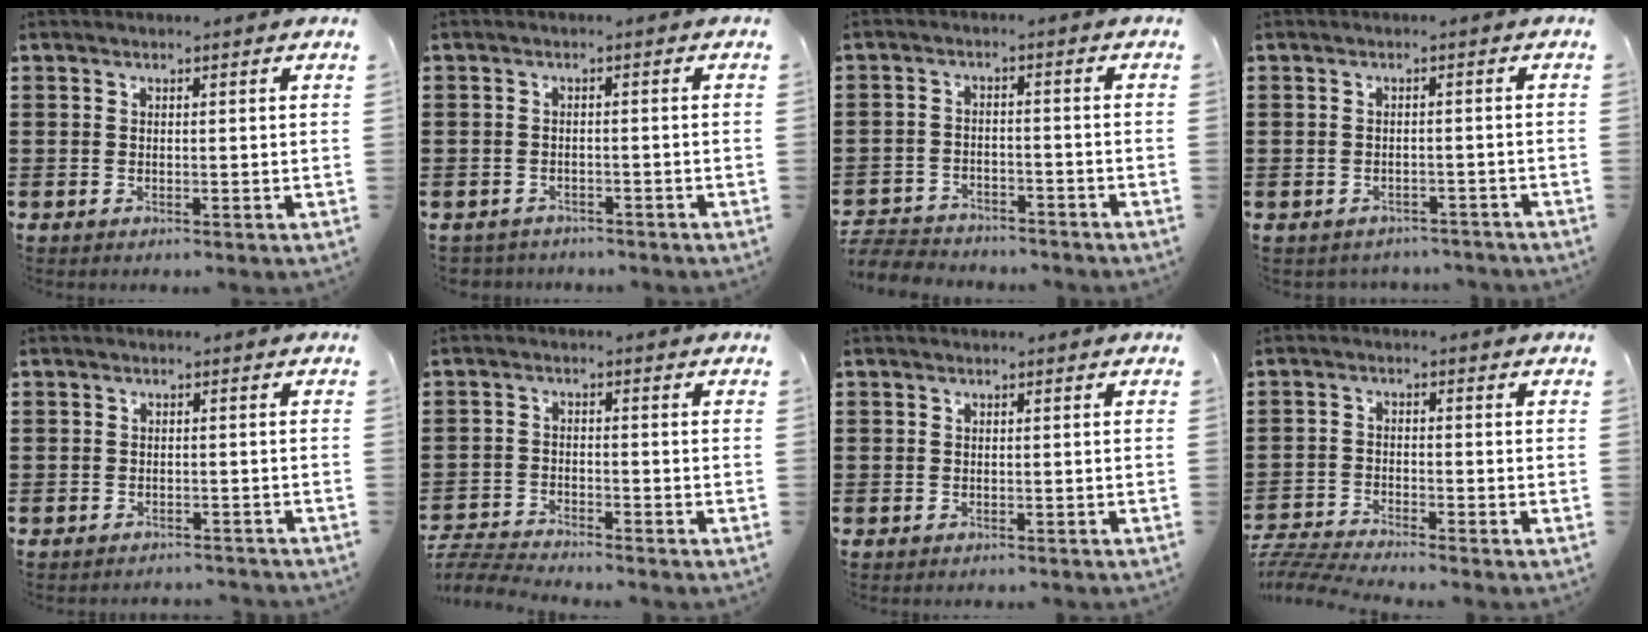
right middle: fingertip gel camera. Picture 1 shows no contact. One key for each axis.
{"total": 1.6, "fx": -1.6, "fy": 0.3, "fz": -0.1, "tx": -0.006, "ty": -0.002, "tz": -0.035}
{"total": 4.3, "fx": -4.3, "fy": 0.7, "fz": 0.3, "tx": -0.014, "ty": 0.002, "tz": -0.091}
{"total": 1.6, "fx": -1.5, "fy": 0.3, "fz": -0.1, "tx": -0.006, "ty": -0.001, "tz": -0.034}
{"total": 1.9, "fx": -1.9, "fy": 0.3, "fz": -0.3, "tx": 0.000, "ty": 0.002, "tz": -0.044}
{"total": 4.5, "fx": -4.5, "fy": 0.2, "fz": 0.8, "tx": -0.035, "ty": -0.006, "tz": -0.096}
{"total": 0.8, "fx": -0.7, "fy": 0.5, "fz": 0.0, "tx": -0.001, "ty": 0.002, "tz": -0.014}
{"total": 4.5, "fx": -4.3, "fy": -0.1, "fz": 1.2, "tx": -0.051, "ty": -0.018, "tz": -0.095}